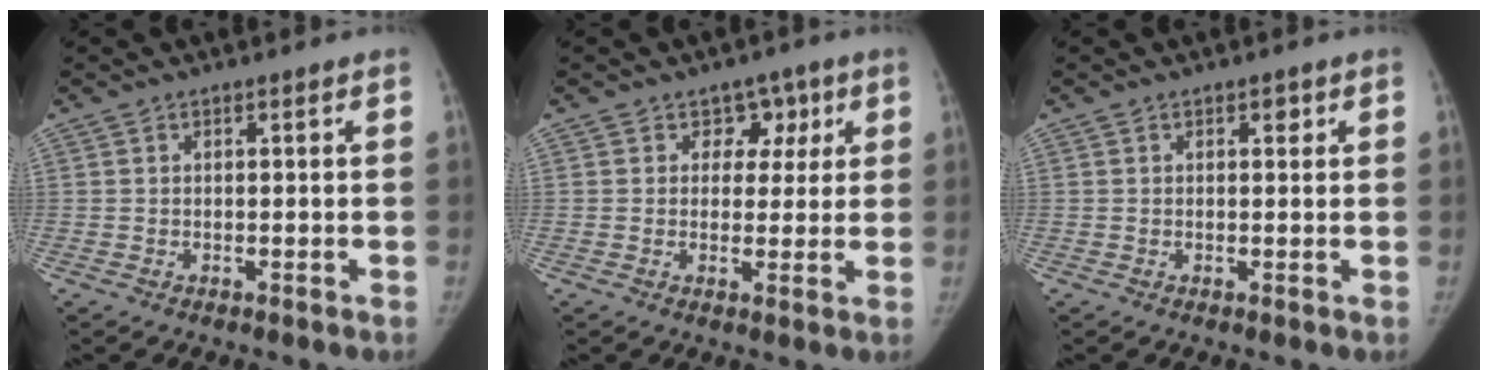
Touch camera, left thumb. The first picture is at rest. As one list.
[{"total": 4.7, "force": [2.0, 4.0, 1.5], "torque": [0.021, -0.002, 0.024]}, {"total": 1.1, "force": [0.5, 0.6, 0.7], "torque": [0.000, 0.001, 0.006]}]